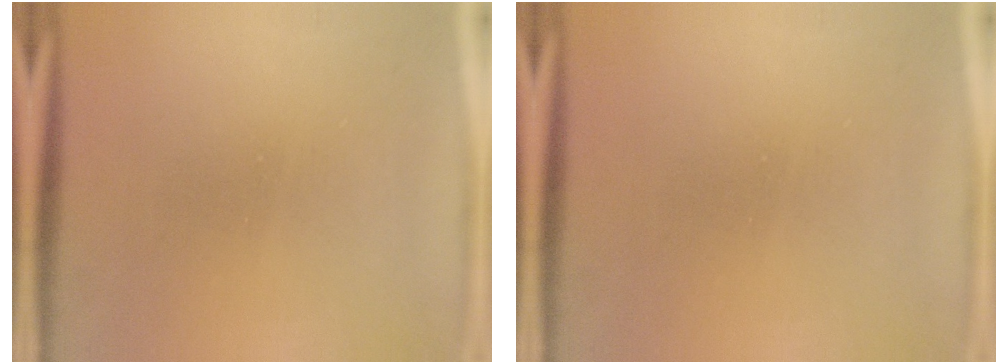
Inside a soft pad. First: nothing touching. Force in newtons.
{"total": 0.0}